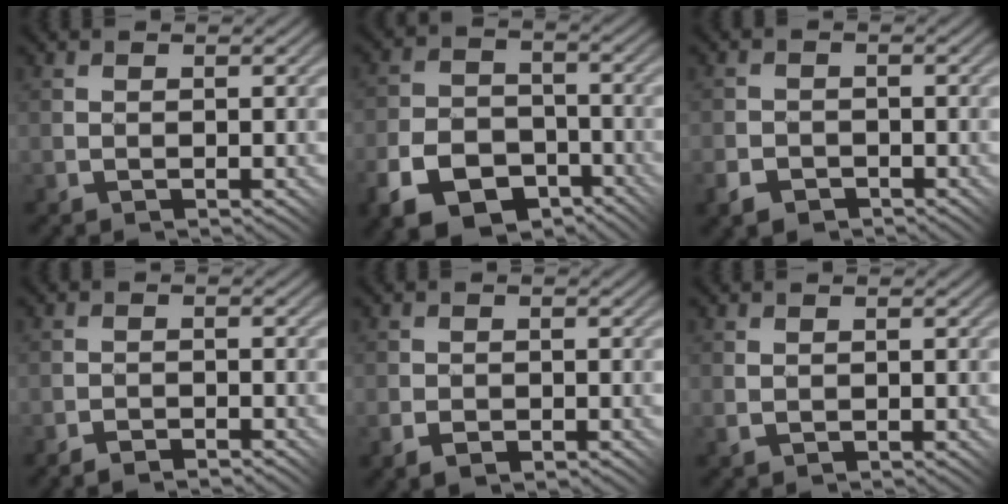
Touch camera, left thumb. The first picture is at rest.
{"total": 9.9, "force": [-6.0, 6.2, 5.0], "torque": [-0.112, -0.015, -0.120]}
{"total": 3.0, "force": [-2.0, 2.0, 0.9], "torque": [-0.019, -0.006, -0.044]}
{"total": 1.4, "force": [-1.4, 0.1, 0.2], "torque": [0.001, 0.008, -0.032]}
{"total": 1.6, "force": [-0.9, 1.1, 0.8], "torque": [-0.016, -0.004, -0.020]}
{"total": 0.6, "force": [0.1, 0.4, 0.4], "torque": [-0.011, -0.002, 0.003]}